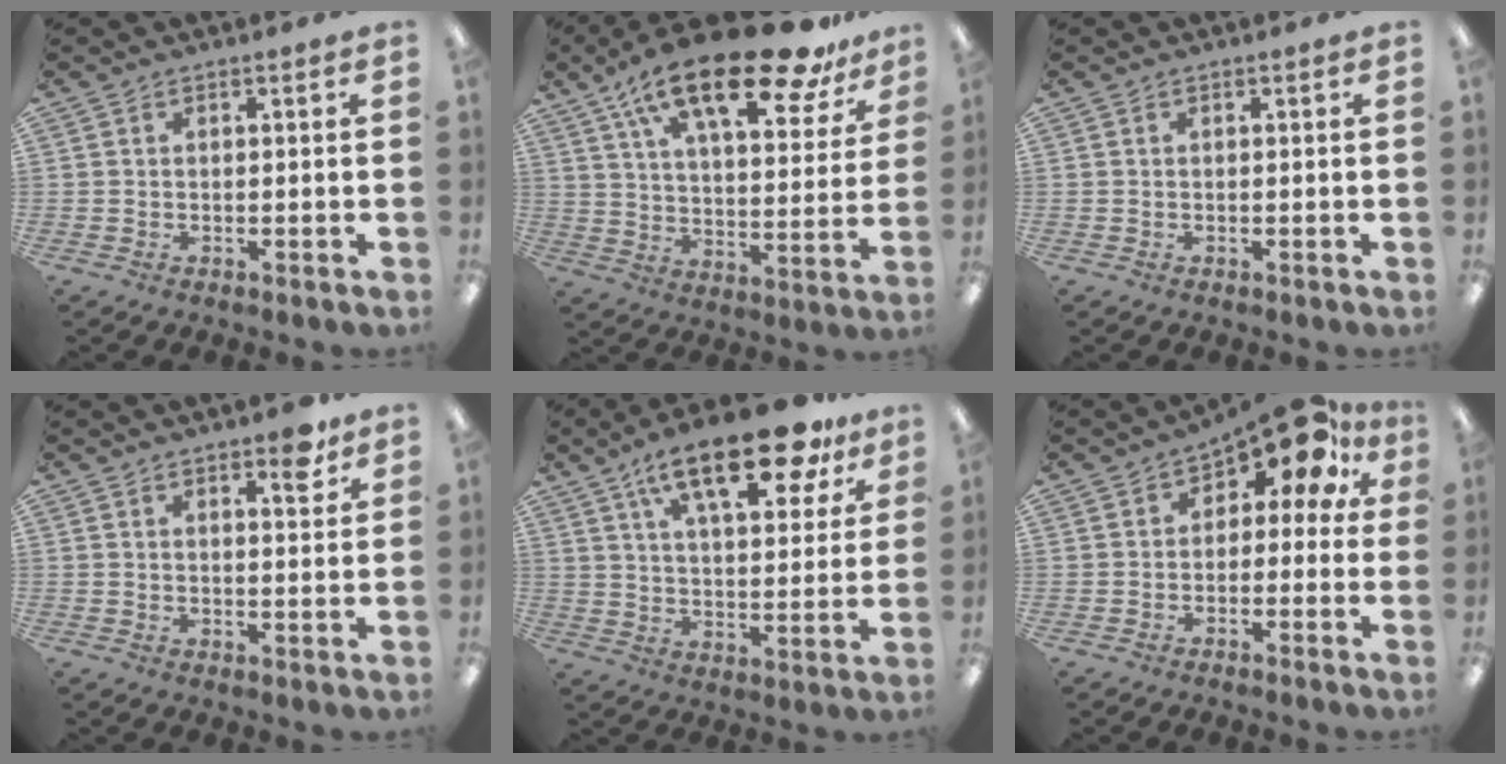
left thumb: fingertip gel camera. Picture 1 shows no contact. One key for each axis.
{"total": 24.1, "fx": 16.4, "fy": 8.3, "fz": 15.7, "tx": -0.253, "ty": -0.092, "tz": 0.272}
{"total": 0.0}
{"total": 4.9, "fx": 3.6, "fy": 1.6, "fz": 2.9, "tx": -0.025, "ty": -0.021, "tz": 0.055}
{"total": 20.4, "fx": 12.7, "fy": 8.0, "fz": 13.9, "tx": -0.212, "ty": -0.058, "tz": 0.204}
{"total": 10.4, "fx": 6.3, "fy": 4.6, "fz": 7.0, "tx": -0.100, "ty": -0.039, "tz": 0.105}